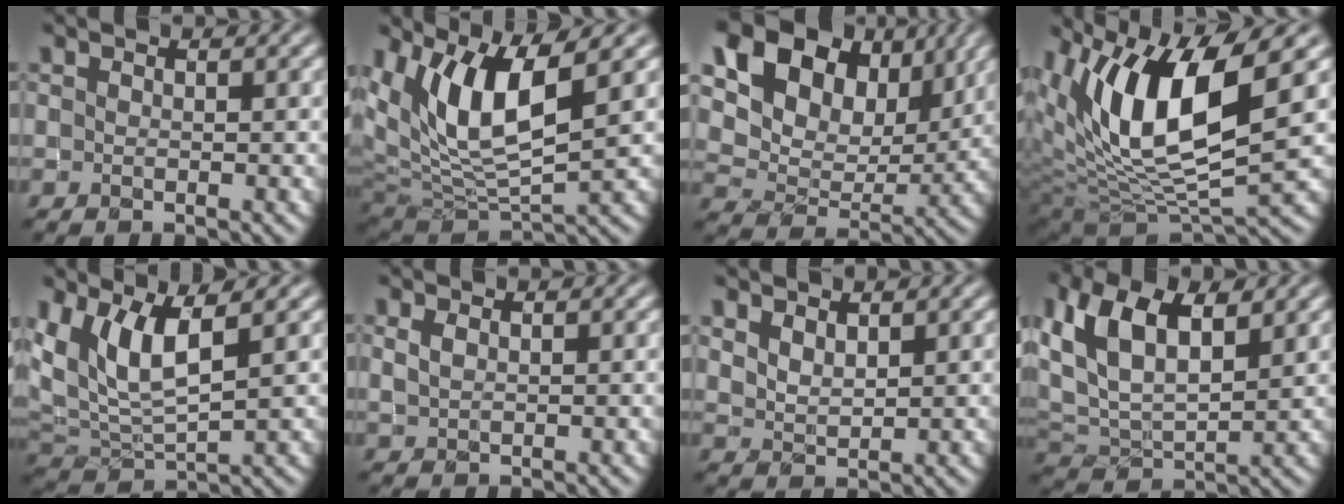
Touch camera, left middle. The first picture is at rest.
{"total": 8.9, "force": [3.7, 3.4, 7.3], "torque": [-0.150, -0.013, 0.070]}
{"total": 16.4, "force": [8.8, 10.7, 8.8], "torque": [-0.181, 0.036, 0.171]}
{"total": 11.3, "force": [4.0, 4.4, 9.6], "torque": [-0.180, -0.009, 0.078]}
{"total": 5.9, "force": [2.6, 2.3, 4.9], "torque": [-0.116, -0.008, 0.054]}
{"total": 1.0, "force": [0.5, 0.5, 0.7], "torque": [-0.021, 0.000, 0.013]}
{"total": 1.9, "force": [1.5, 0.8, 0.9], "torque": [-0.022, -0.003, 0.034]}
{"total": 8.3, "force": [3.5, 4.2, 6.3], "torque": [-0.142, 0.012, 0.059]}